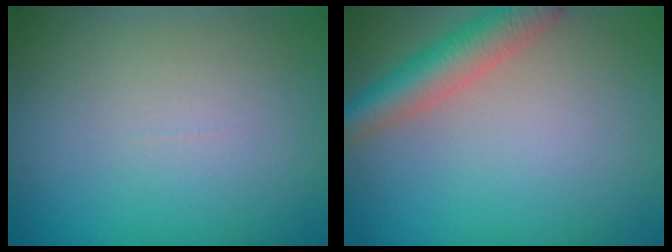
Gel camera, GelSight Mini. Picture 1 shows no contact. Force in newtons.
{"total": 4.3, "press": 4.3, "slide": 0.4}